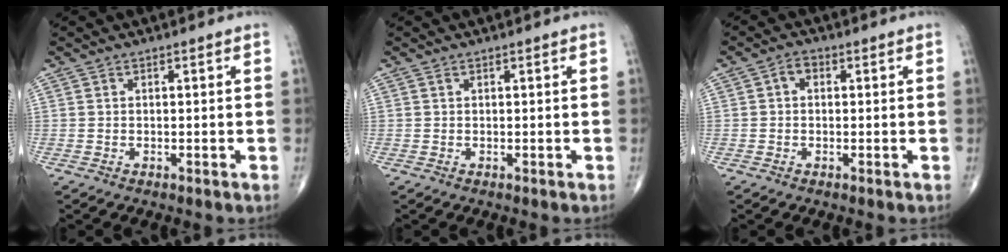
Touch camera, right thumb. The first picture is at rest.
{"total": 0.0}
{"total": 2.1, "force": [0.3, 1.5, 1.4], "torque": [-0.014, 0.011, -0.002]}